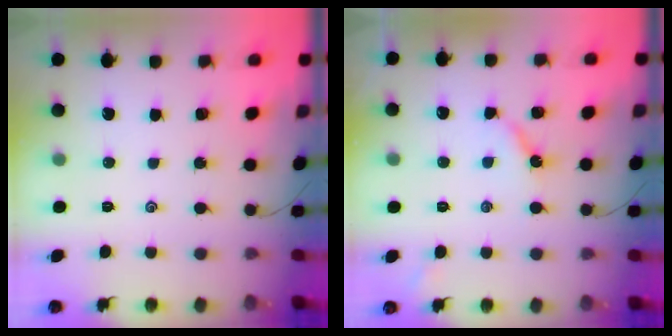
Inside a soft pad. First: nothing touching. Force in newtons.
{"total": 4.3, "press": 4.2, "slide": 0.6}